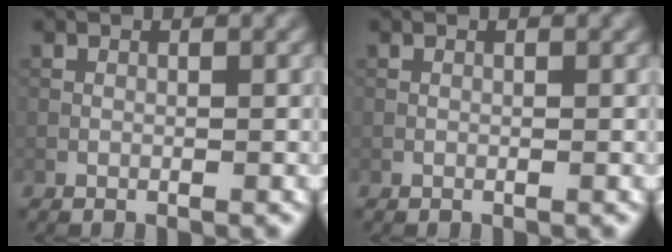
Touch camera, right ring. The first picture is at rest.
{"total": 0.0}